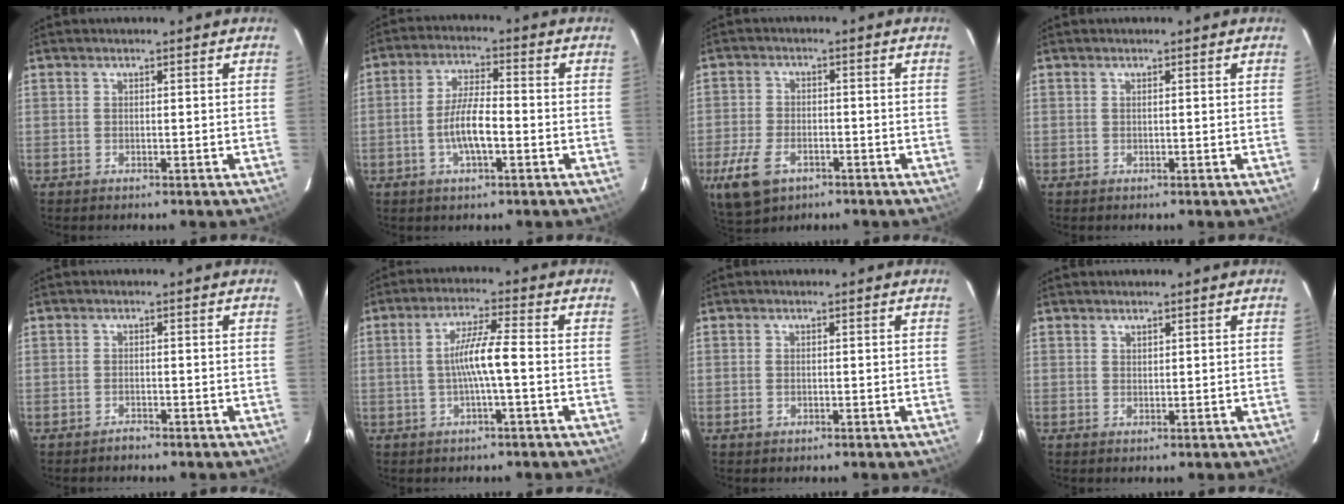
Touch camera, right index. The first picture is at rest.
{"total": 7.3, "force": [-2.3, 2.0, 6.6], "torque": [-0.129, 0.002, -0.040]}
{"total": 10.1, "force": [-5.3, 5.9, 6.2], "torque": [-0.155, -0.017, -0.093]}
{"total": 0.0}
{"total": 1.2, "force": [-1.1, 0.4, 0.1], "torque": [-0.003, 0.002, -0.019]}
{"total": 6.3, "force": [-1.1, -0.3, 6.2], "torque": [-0.120, 0.005, -0.019]}
{"total": 1.1, "force": [-0.4, 0.8, 0.8], "torque": [-0.018, 0.000, -0.007]}
{"total": 0.8, "force": [0.7, 0.3, 0.1], "torque": [-0.002, 0.002, 0.014]}